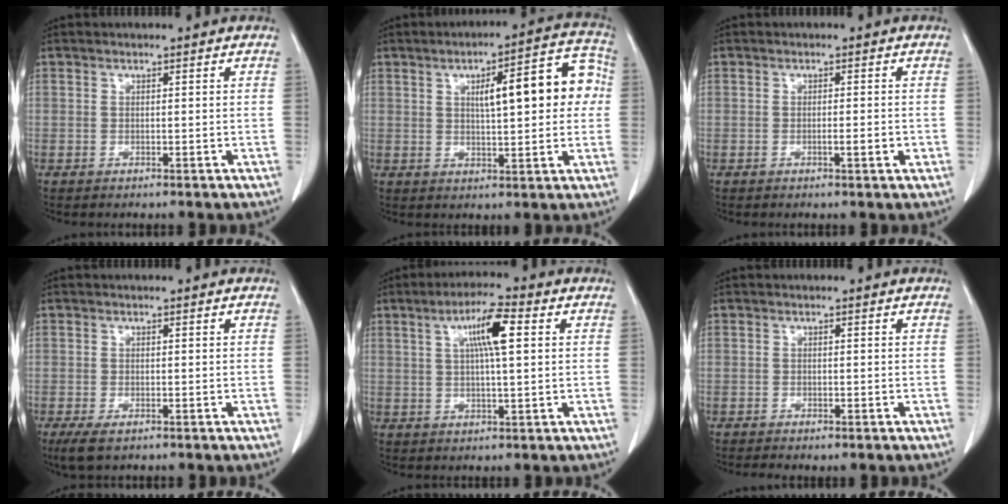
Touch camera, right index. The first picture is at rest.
{"total": 12.2, "force": [2.1, 3.1, 11.6], "torque": [-0.151, 0.037, 0.028]}
{"total": 1.9, "force": [-0.6, 0.1, 1.8], "torque": [-0.030, -0.002, -0.008]}
{"total": 3.1, "force": [-1.9, 1.0, 2.2], "torque": [-0.046, -0.009, -0.029]}
{"total": 7.3, "force": [2.2, 0.6, 6.9], "torque": [-0.124, 0.010, 0.036]}
{"total": 2.1, "force": [-1.7, 0.6, 1.2], "torque": [-0.017, -0.005, -0.019]}